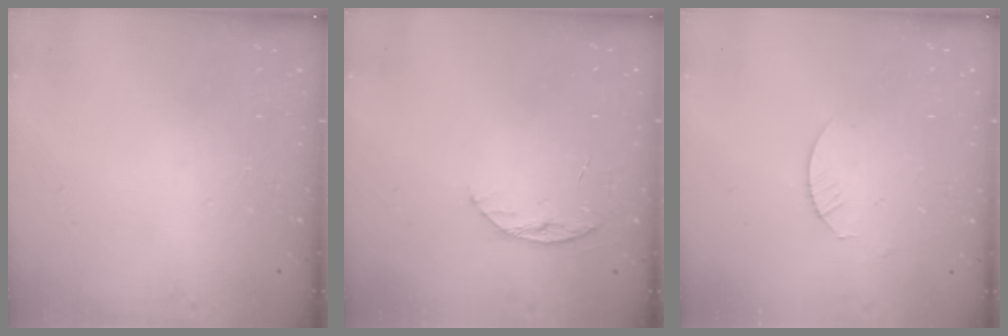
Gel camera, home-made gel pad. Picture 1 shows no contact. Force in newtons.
{"total": 5.6, "press": 5.6, "slide": 0.6}
{"total": 1.8, "press": 1.8, "slide": 0.2}